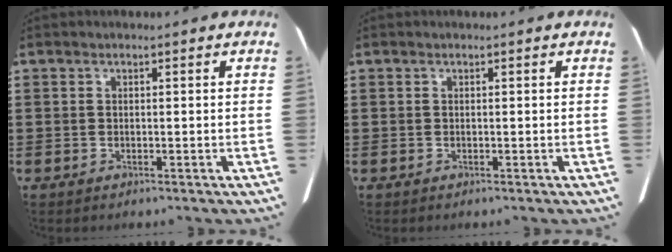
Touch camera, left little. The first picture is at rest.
{"total": 0.0}